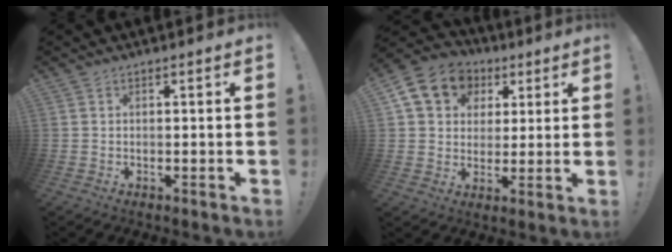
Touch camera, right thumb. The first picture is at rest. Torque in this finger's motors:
{"motor_torque": [1.31, 1.43, 0.36, -0.20, 0.07]}